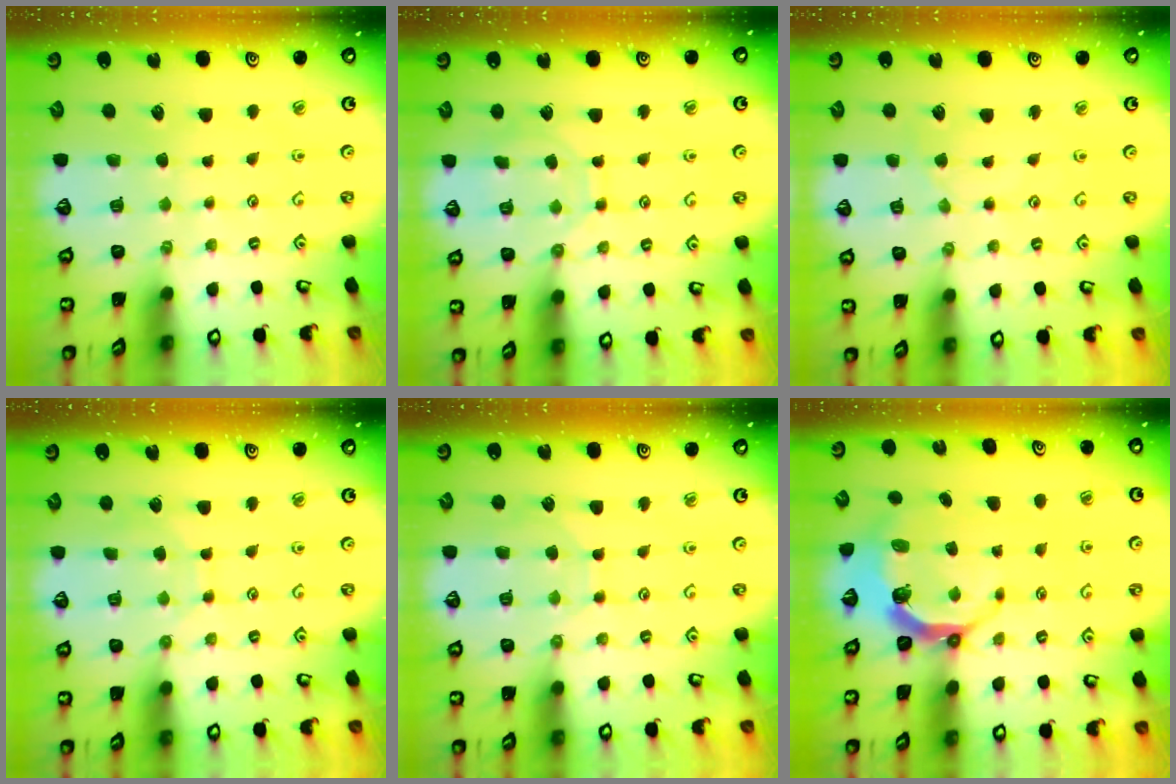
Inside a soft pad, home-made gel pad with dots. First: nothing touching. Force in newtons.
{"total": 9.2, "press": 9.2, "slide": 0.9}
{"total": 1.8, "press": 1.7, "slide": 0.4}
{"total": 5.1, "press": 5.1, "slide": 0.4}
{"total": 7.0, "press": 7.0, "slide": 0.5}
{"total": 5.5, "press": 4.1, "slide": 3.7}